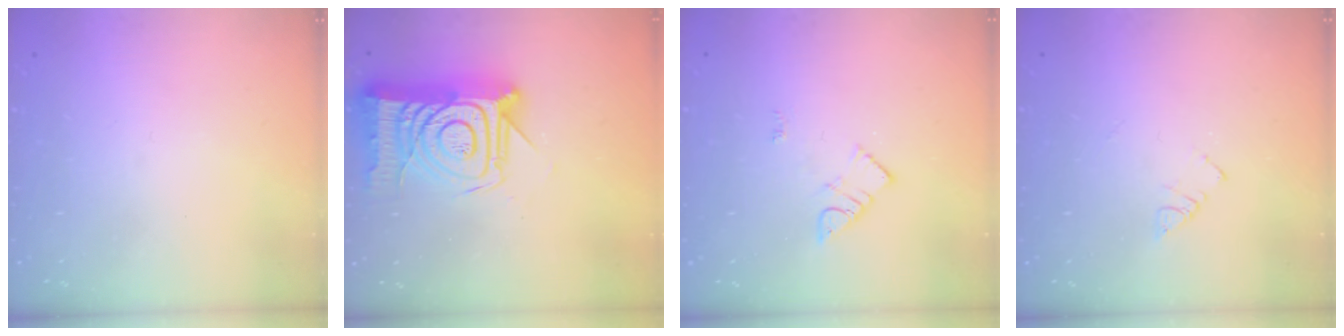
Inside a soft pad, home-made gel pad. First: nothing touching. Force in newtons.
{"total": 22.4, "press": 22.4, "slide": 1.7}
{"total": 3.6, "press": 3.6, "slide": 0.4}
{"total": 3.9, "press": 3.9, "slide": 0.4}